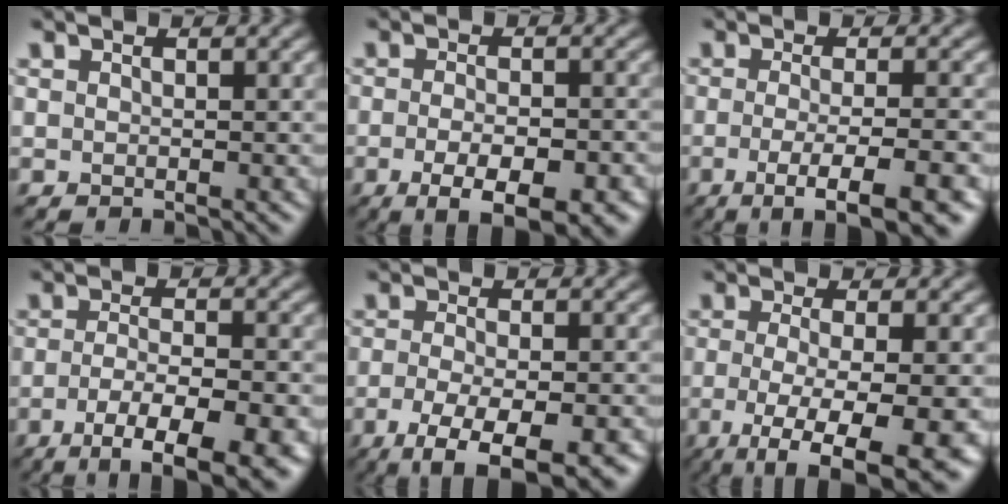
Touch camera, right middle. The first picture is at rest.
{"total": 7.2, "force": [-3.4, 2.3, 5.9], "torque": [-0.089, -0.013, -0.041]}
{"total": 7.2, "force": [-3.1, 1.8, 6.3], "torque": [-0.083, -0.007, -0.046]}
{"total": 8.7, "force": [-4.5, 2.4, 7.1], "torque": [-0.111, -0.013, -0.068]}
{"total": 8.5, "force": [-4.5, 2.8, 6.6], "torque": [-0.116, -0.018, -0.066]}
{"total": 9.2, "force": [-4.0, 2.7, 7.9], "torque": [-0.129, -0.023, -0.060]}